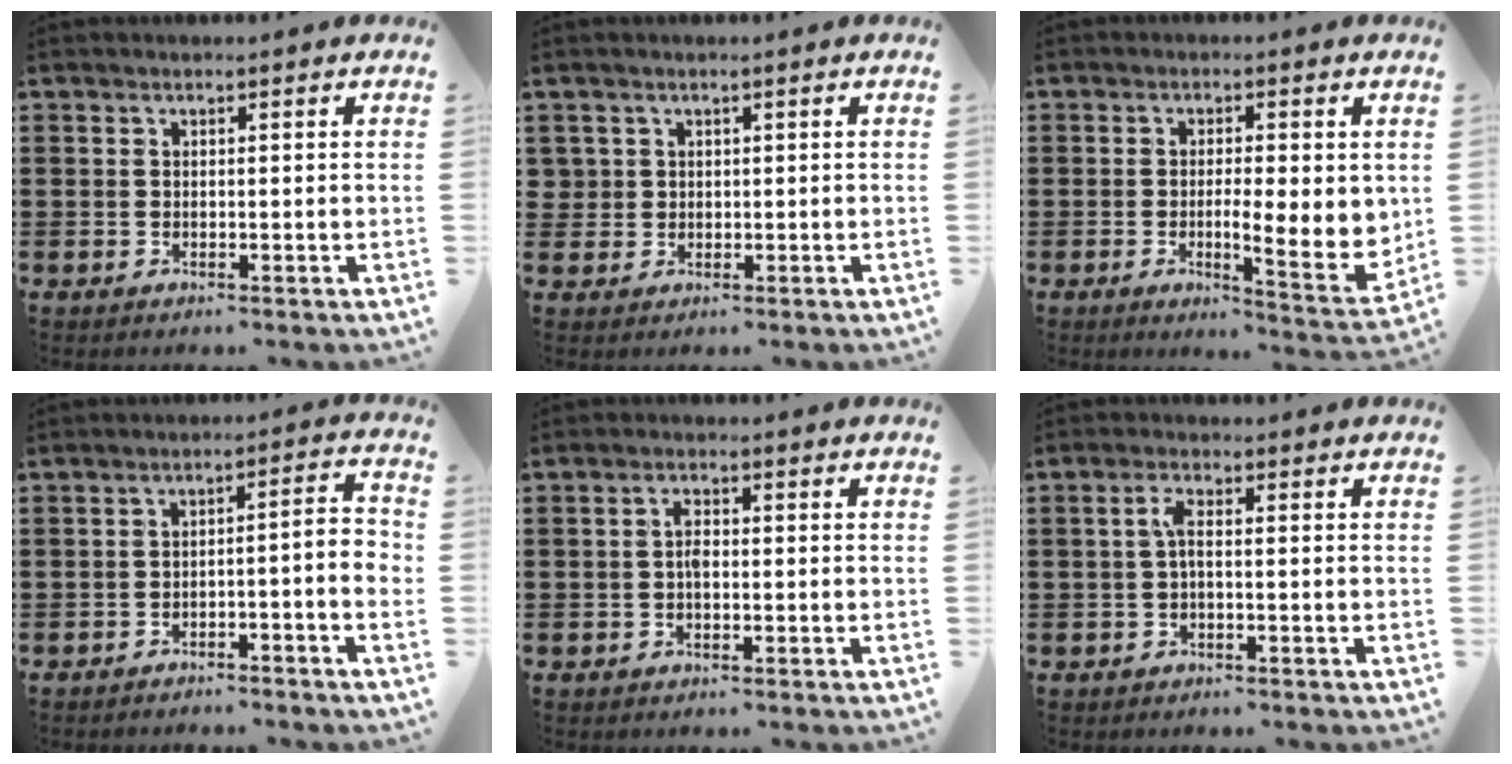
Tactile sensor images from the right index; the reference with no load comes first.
{"total": 1.8, "force": [0.5, 1.7, 0.2], "torque": [-0.012, 0.008, 0.008]}
{"total": 7.5, "force": [-0.2, 2.2, 7.2], "torque": [-0.102, -0.012, -0.002]}
{"total": 3.6, "force": [-2.9, -0.1, 2.2], "torque": [-0.038, -0.003, -0.058]}
{"total": 2.2, "force": [-0.3, 0.9, 2.0], "torque": [-0.047, -0.001, -0.009]}
{"total": 2.3, "force": [-0.3, 0.6, 2.3], "torque": [-0.052, 0.000, -0.010]}